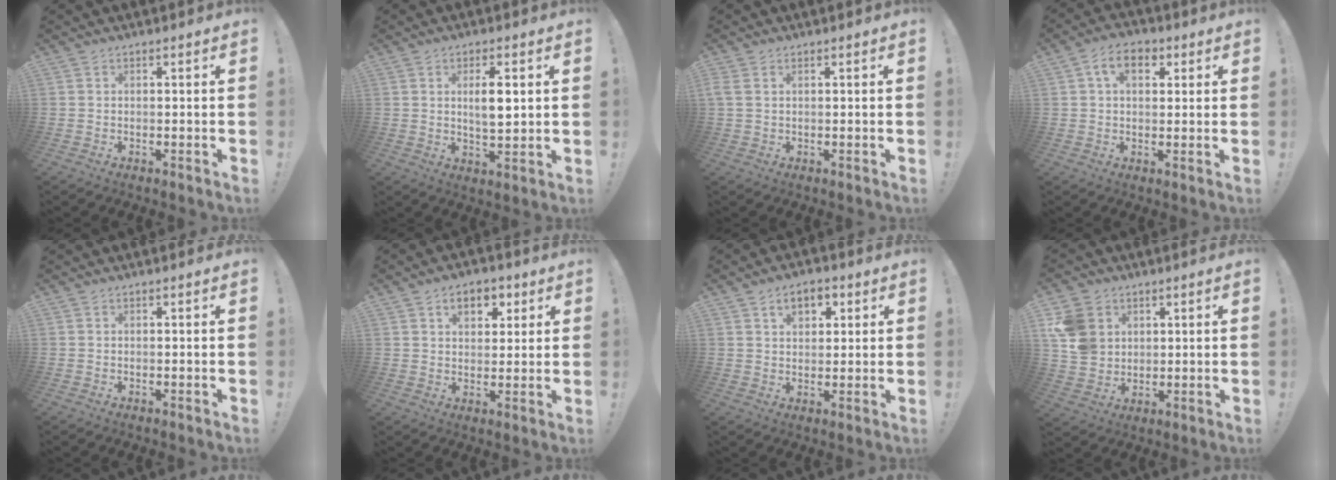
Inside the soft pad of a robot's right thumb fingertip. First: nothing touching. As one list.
[{"total": 6.7, "force": [1.6, 2.3, 6.1], "torque": [-0.089, -0.009, 0.022]}, {"total": 1.7, "force": [0.7, 1.1, 1.0], "torque": [-0.024, 0.004, 0.015]}, {"total": 8.3, "force": [2.8, 5.3, 5.7], "torque": [-0.086, 0.009, 0.050]}, {"total": 0.0}, {"total": 7.9, "force": [3.5, 5.4, 4.5], "torque": [-0.056, -0.008, 0.062]}, {"total": 6.6, "force": [2.9, 4.5, 3.8], "torque": [-0.046, -0.002, 0.049]}, {"total": 11.0, "force": [3.8, 9.4, 4.4], "torque": [-0.084, -0.017, 0.078]}]